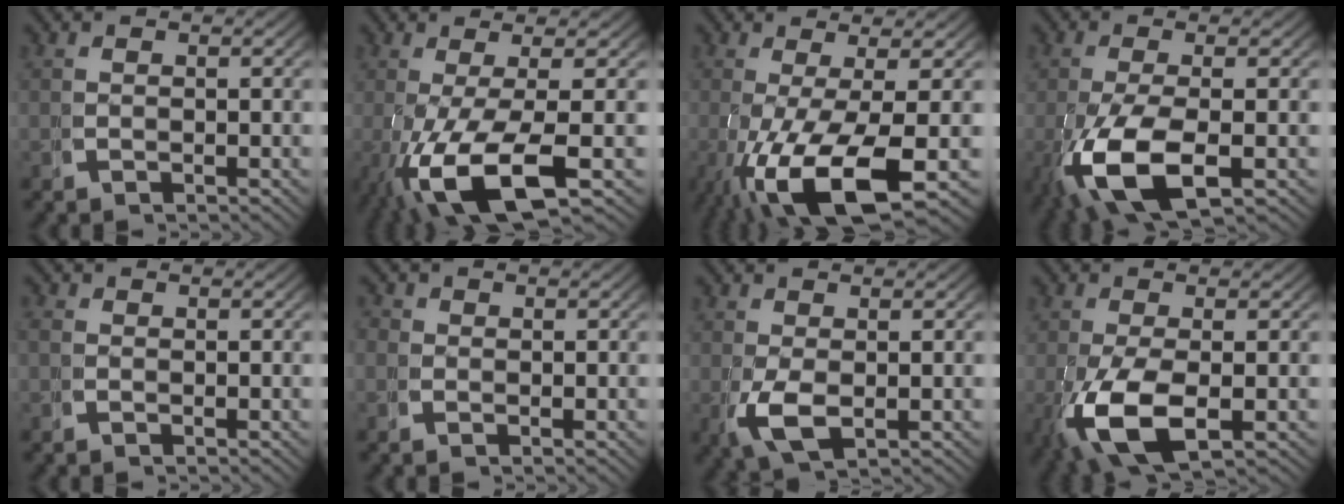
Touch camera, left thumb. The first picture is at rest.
{"total": 9.3, "force": [-2.2, 3.4, 8.3], "torque": [-0.188, -0.034, -0.005]}
{"total": 10.3, "force": [-2.6, 4.1, 9.0], "torque": [-0.199, -0.045, -0.007]}
{"total": 9.4, "force": [-2.3, 4.8, 7.7], "torque": [-0.188, -0.037, -0.011]}
{"total": 0.5, "force": [-0.2, 0.5, 0.1], "torque": [-0.003, -0.005, -0.005]}
{"total": 1.1, "force": [-0.1, 1.1, 0.0], "torque": [0.003, -0.003, -0.008]}
{"total": 3.9, "force": [-0.1, 2.3, 3.2], "torque": [-0.089, -0.020, 0.014]}
{"total": 8.6, "force": [-2.0, 4.8, 6.8], "torque": [-0.175, -0.039, -0.007]}